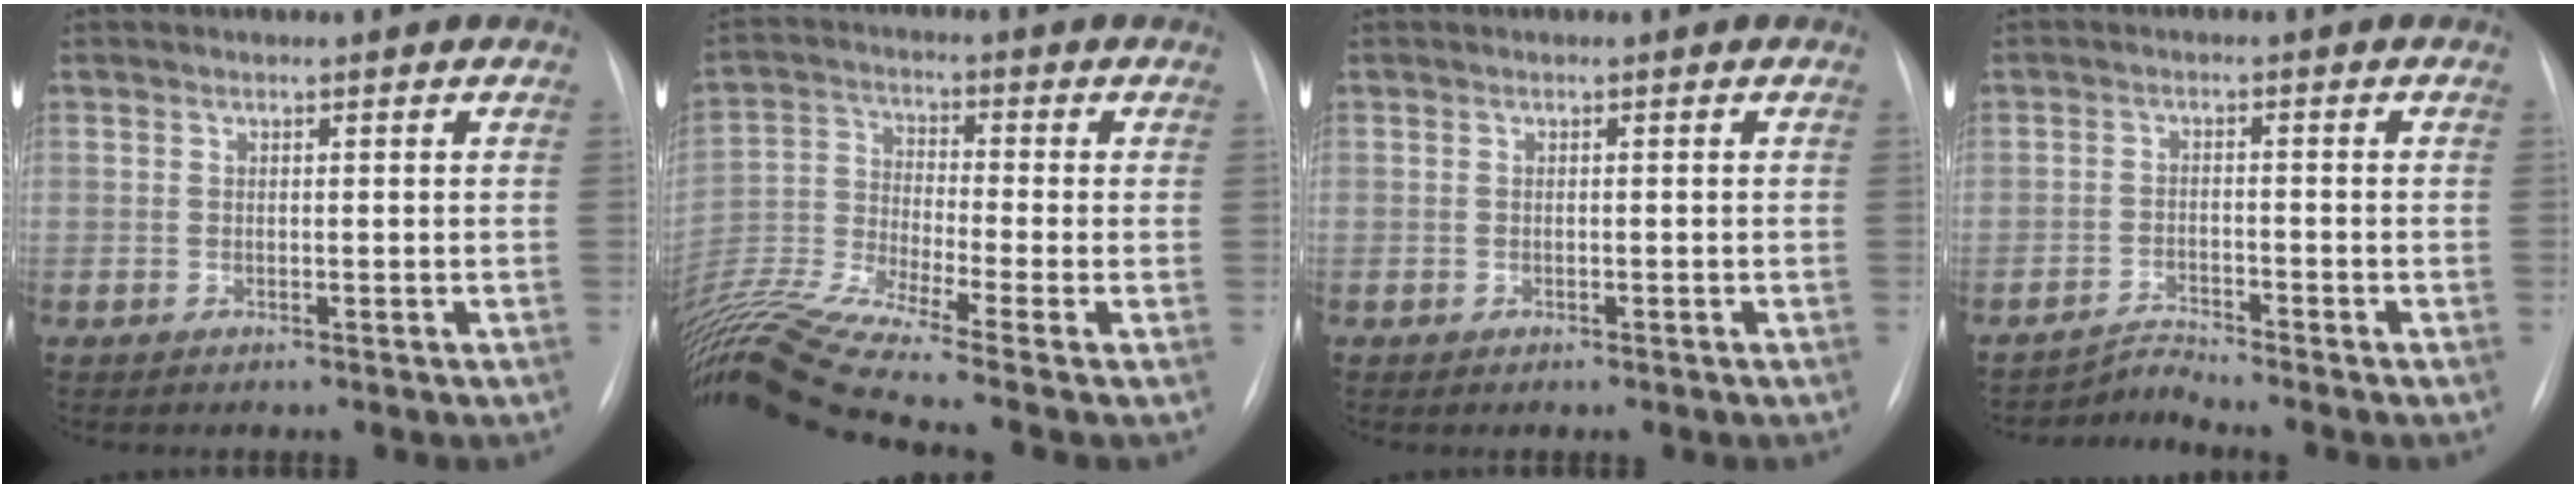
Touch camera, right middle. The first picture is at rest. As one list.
[{"total": 13.7, "force": [-11.3, -2.1, 7.4], "torque": [-0.155, -0.011, -0.214]}, {"total": 0.0}, {"total": 3.1, "force": [-2.7, -1.3, -1.0], "torque": [0.017, -0.013, -0.047]}]